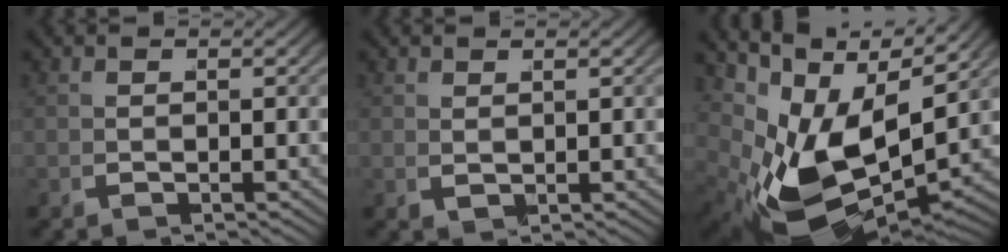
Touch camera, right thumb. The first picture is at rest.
{"total": 1.1, "force": [1.0, -0.5, 0.0], "torque": [0.006, 0.008, 0.022]}
{"total": 13.7, "force": [-0.4, 7.6, 11.4], "torque": [-0.240, -0.053, 0.024]}